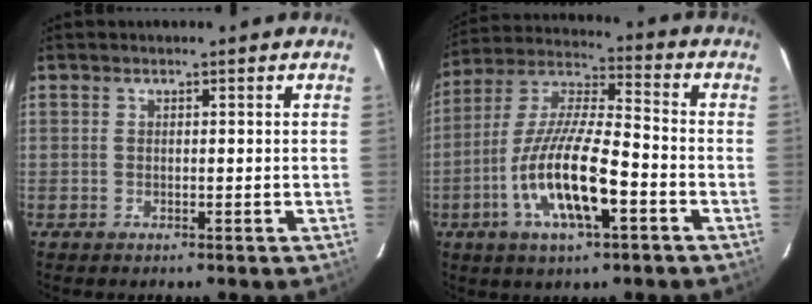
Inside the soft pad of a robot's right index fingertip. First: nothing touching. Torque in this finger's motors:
{"motor_torque": [1.19, -0.95, 1.05, 0.21]}